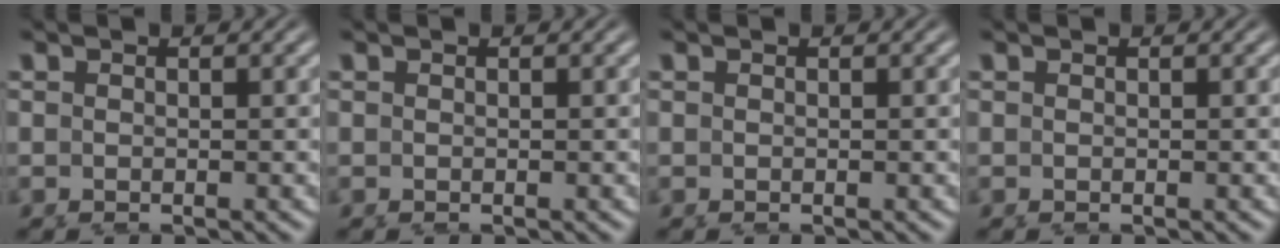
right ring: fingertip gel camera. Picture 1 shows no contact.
{"total": 1.5, "force": [-0.4, -1.4, -0.5], "torque": [0.019, -0.014, 0.006]}
{"total": 0.0}
{"total": 0.0}